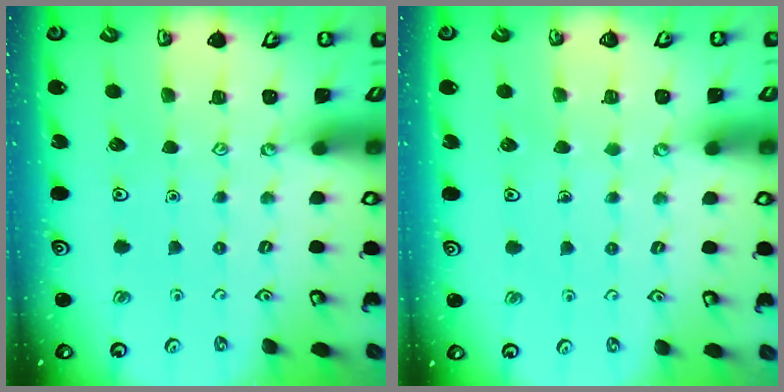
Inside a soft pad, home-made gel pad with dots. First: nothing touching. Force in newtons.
{"total": 0.8, "press": 0.8, "slide": 0.3}